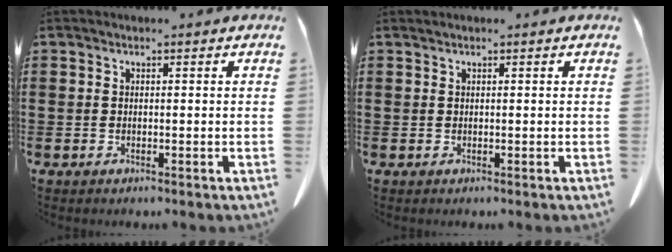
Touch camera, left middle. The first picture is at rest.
{"total": 0.0}